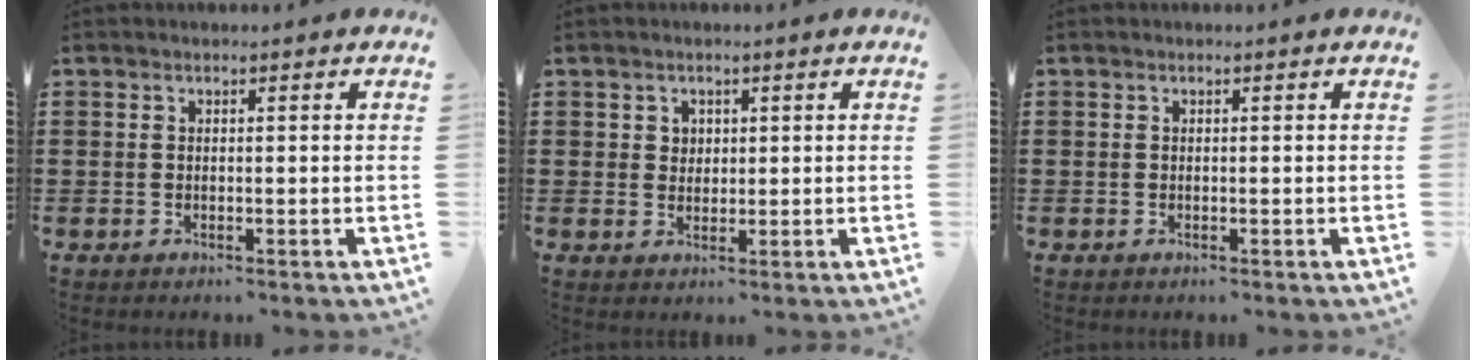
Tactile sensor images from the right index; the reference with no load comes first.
{"total": 1.9, "force": [0.8, 1.7, 0.4], "torque": [-0.013, 0.009, 0.013]}
{"total": 0.0}